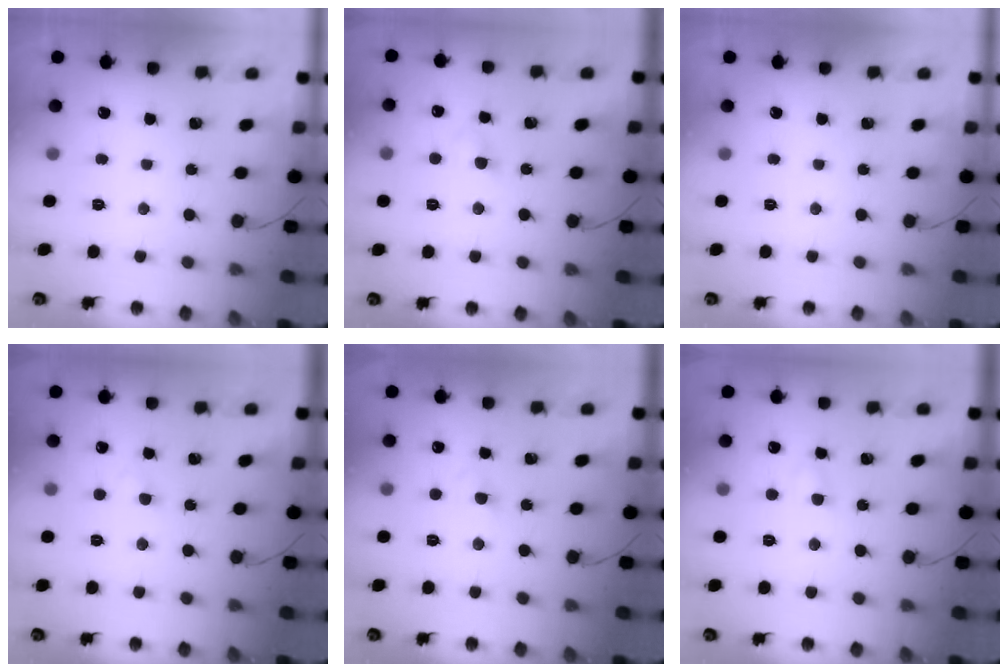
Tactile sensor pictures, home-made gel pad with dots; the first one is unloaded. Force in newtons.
{"total": 3.0, "press": 2.9, "slide": 1.0}
{"total": 0.0}
{"total": 1.7, "press": 1.4, "slide": 0.8}
{"total": 2.1, "press": 1.9, "slide": 0.9}
{"total": 3.4, "press": 3.2, "slide": 1.2}